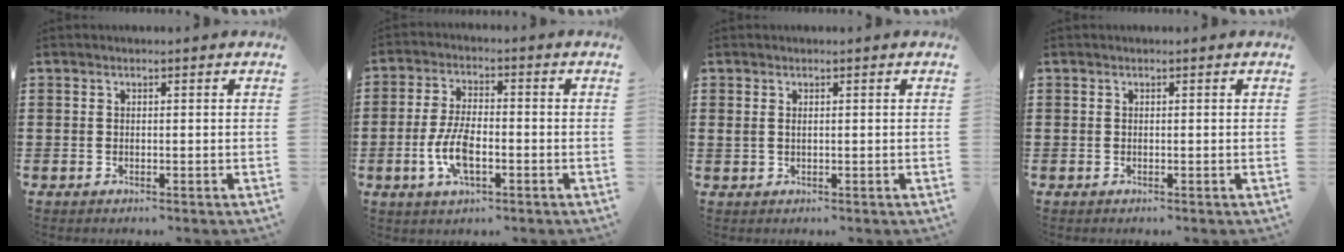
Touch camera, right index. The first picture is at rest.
{"total": 6.5, "force": [-1.8, 2.7, 5.7], "torque": [-0.129, -0.003, -0.037]}
{"total": 0.6, "force": [0.3, 0.2, 0.4], "torque": [-0.009, 0.004, 0.006]}
{"total": 0.0}